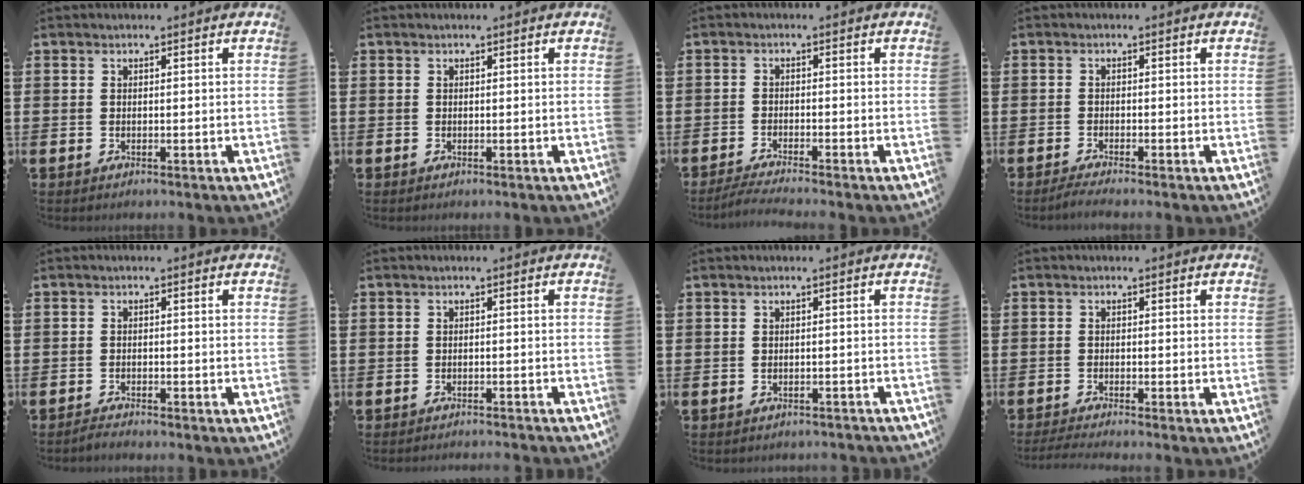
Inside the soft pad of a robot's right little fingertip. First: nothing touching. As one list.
[{"total": 0.0}, {"total": 1.9, "force": [-1.6, -0.1, 1.1], "torque": [-0.017, 0.003, -0.031]}, {"total": 1.2, "force": [-0.9, 0.0, 0.8], "torque": [-0.013, -0.002, -0.018]}, {"total": 1.1, "force": [-1.1, 0.0, 0.1], "torque": [-0.006, -0.001, -0.022]}, {"total": 0.9, "force": [-0.9, -0.2, 0.0], "torque": [-0.001, 0.000, -0.018]}, {"total": 0.7, "force": [-0.7, 0.0, 0.0], "torque": [-0.002, -0.001, -0.014]}, {"total": 1.4, "force": [-1.2, 0.0, 0.9], "torque": [-0.012, 0.001, -0.022]}]